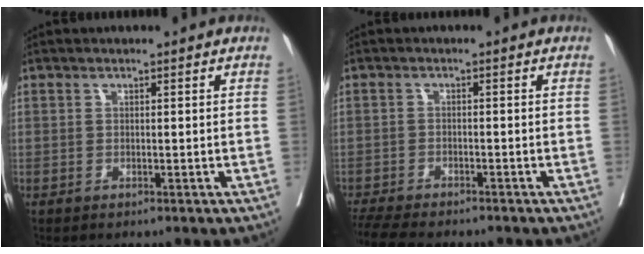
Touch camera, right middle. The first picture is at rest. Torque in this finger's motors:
{"motor_torque": [0.31, -0.32, 0.08, 0.05]}